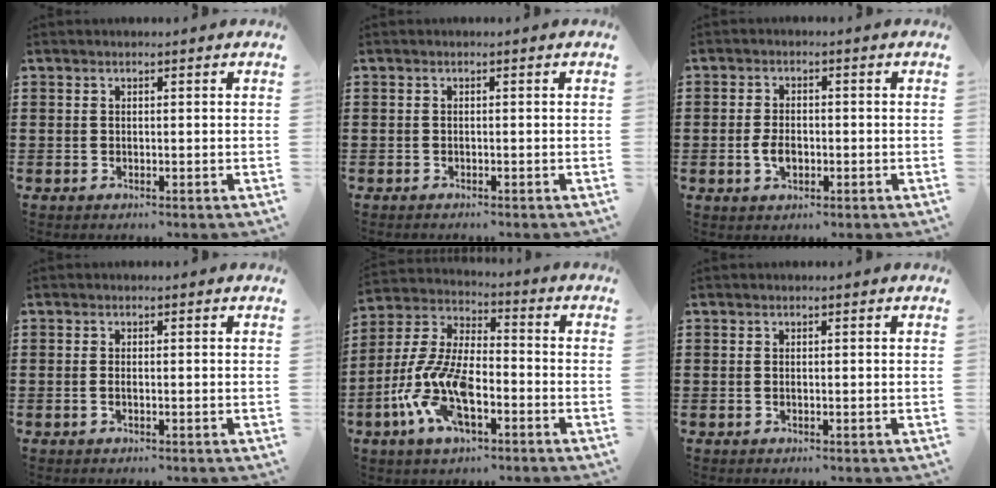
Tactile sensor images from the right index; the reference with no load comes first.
{"total": 0.6, "force": [-0.6, -0.1, 0.1], "torque": [-0.003, -0.005, -0.011]}
{"total": 3.2, "force": [-0.8, 1.7, 2.5], "torque": [-0.056, -0.005, -0.015]}
{"total": 0.8, "force": [-0.4, 0.1, 0.7], "torque": [-0.013, -0.004, -0.006]}
{"total": 11.5, "force": [-5.0, 5.1, 9.1], "torque": [-0.227, -0.012, -0.103]}
{"total": 0.0}